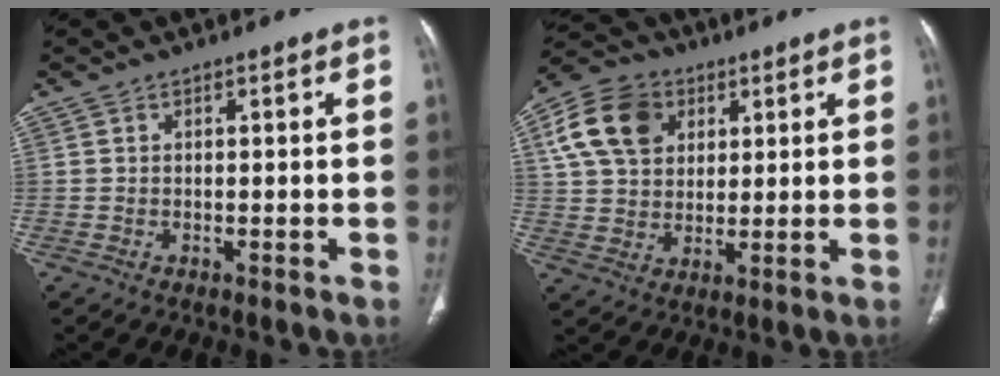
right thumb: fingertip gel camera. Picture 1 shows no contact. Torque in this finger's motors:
{"motor_torque": [-0.61, 1.04, 0.28, 0.41, 0.10]}